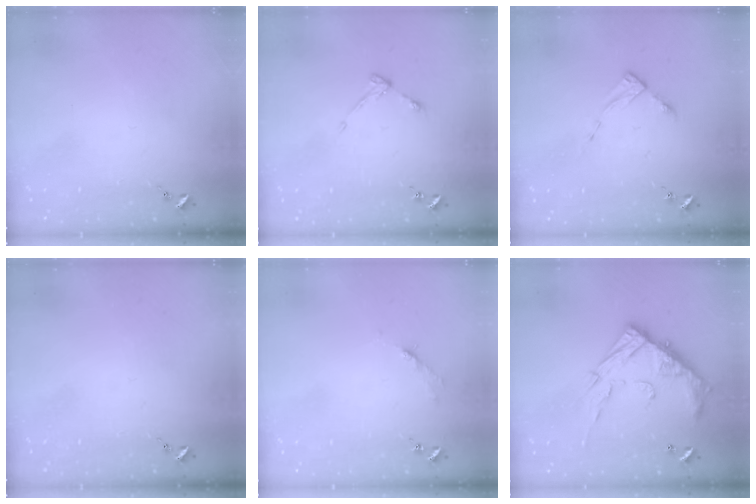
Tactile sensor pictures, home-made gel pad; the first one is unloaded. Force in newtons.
{"total": 3.9, "press": 3.9, "slide": 0.6}
{"total": 2.8, "press": 2.8, "slide": 0.4}
{"total": 0.0}
{"total": 2.7, "press": 2.7, "slide": 0.4}
{"total": 17.4, "press": 17.3, "slide": 1.3}